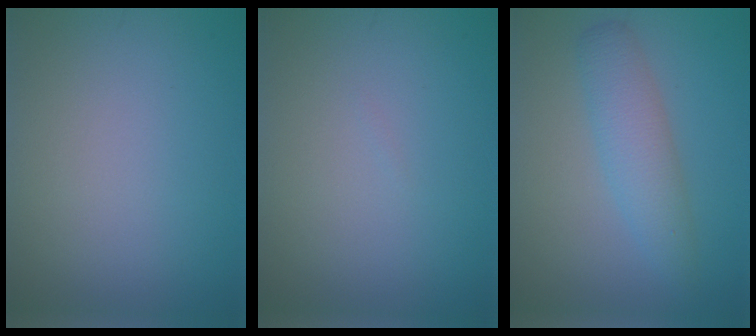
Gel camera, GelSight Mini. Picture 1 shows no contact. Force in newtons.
{"total": 0.0}
{"total": 3.5, "press": 3.5, "slide": 0.0}